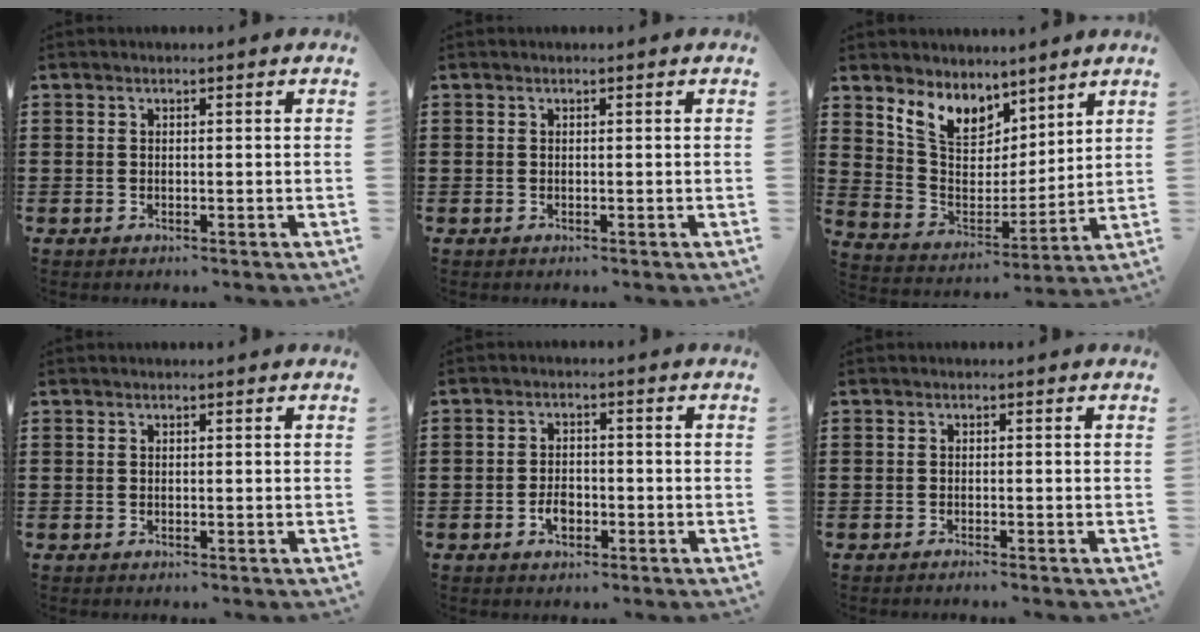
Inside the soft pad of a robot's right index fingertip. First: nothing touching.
{"total": 0.0}
{"total": 8.0, "force": [6.2, 4.6, 2.2], "torque": [-0.084, -0.027, 0.118]}
{"total": 0.0}
{"total": 2.8, "force": [-1.3, 1.7, 1.9], "torque": [-0.037, 0.001, -0.024]}
{"total": 0.7, "force": [-0.7, 0.0, 0.3], "torque": [-0.006, -0.002, -0.014]}